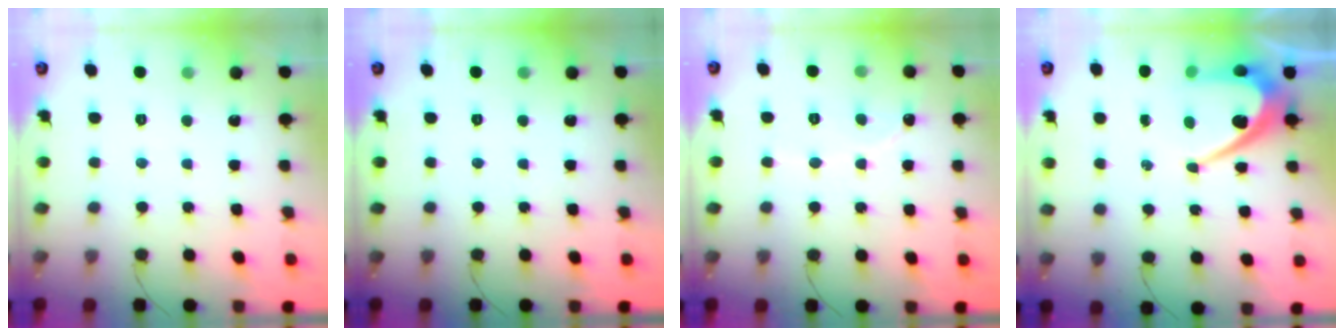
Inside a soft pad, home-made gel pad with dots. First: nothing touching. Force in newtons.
{"total": 0.0}
{"total": 1.8, "press": 1.8, "slide": 0.1}
{"total": 9.9, "press": 9.9, "slide": 1.0}